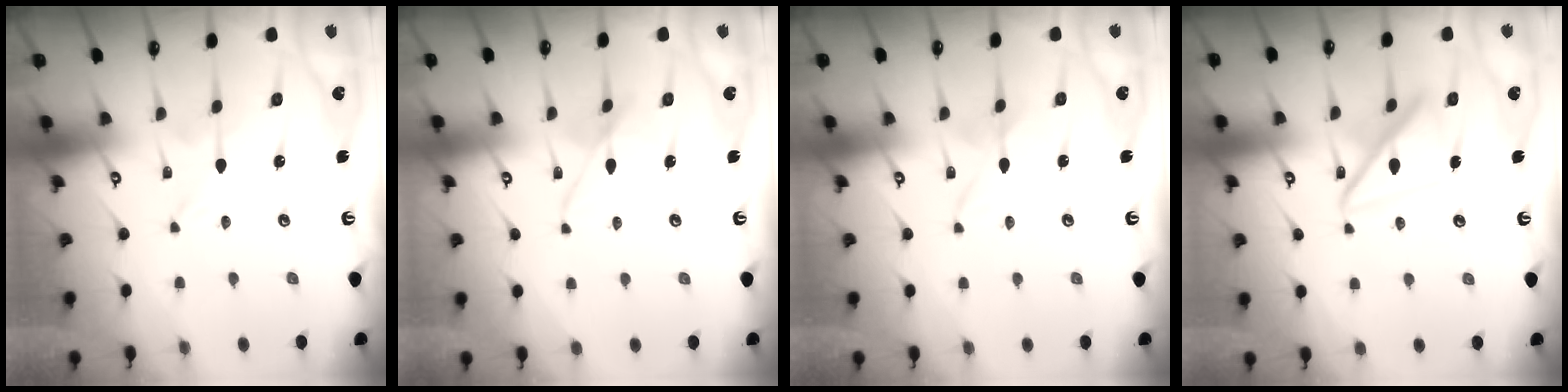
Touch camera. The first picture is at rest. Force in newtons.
{"total": 5.7, "press": 5.7, "slide": 0.3}
{"total": 1.5, "press": 1.5, "slide": 0.2}
{"total": 13.5, "press": 13.4, "slide": 1.3}